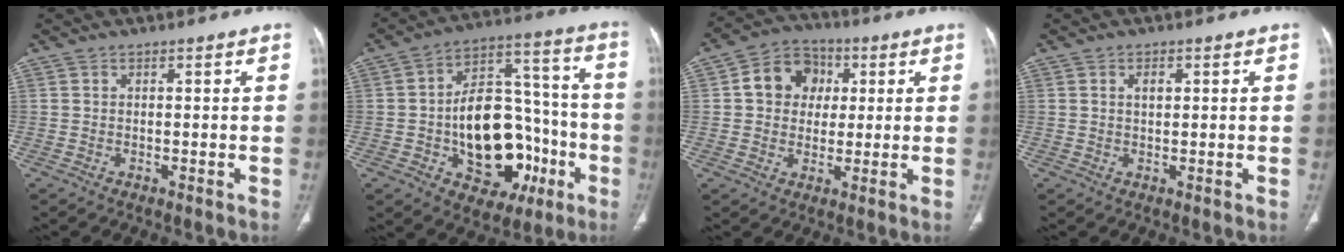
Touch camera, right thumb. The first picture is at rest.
{"total": 22.6, "force": [-5.9, 14.4, 16.4], "torque": [-0.198, 0.049, -0.071]}
{"total": 10.2, "force": [2.0, 8.6, 5.0], "torque": [-0.045, 0.009, 0.023]}
{"total": 1.9, "force": [0.6, 1.1, 1.5], "torque": [-0.019, 0.001, 0.010]}